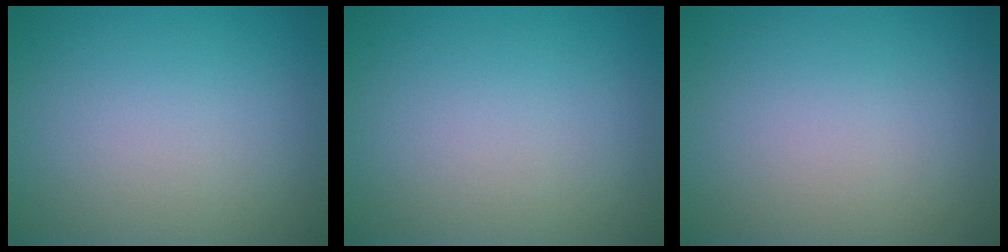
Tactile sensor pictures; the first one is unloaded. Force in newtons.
{"total": 0.0}
{"total": 0.0}